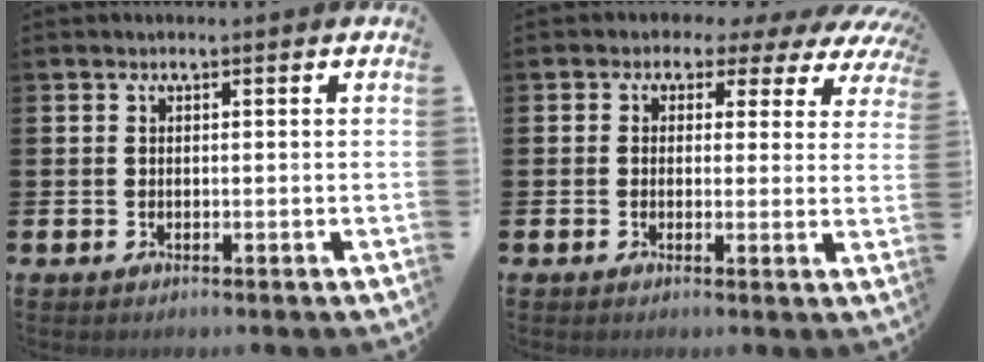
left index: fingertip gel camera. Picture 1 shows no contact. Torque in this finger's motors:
{"motor_torque": [1.26, -0.88, 0.32, 0.09]}